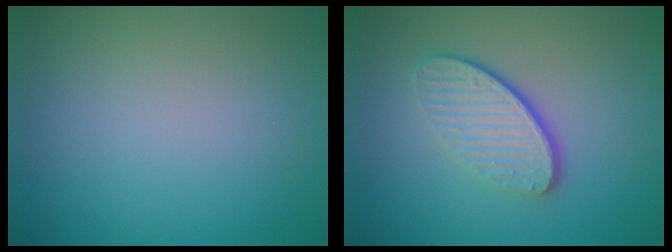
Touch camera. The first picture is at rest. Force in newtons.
{"total": 4.3, "press": 3.1, "slide": 3.0}